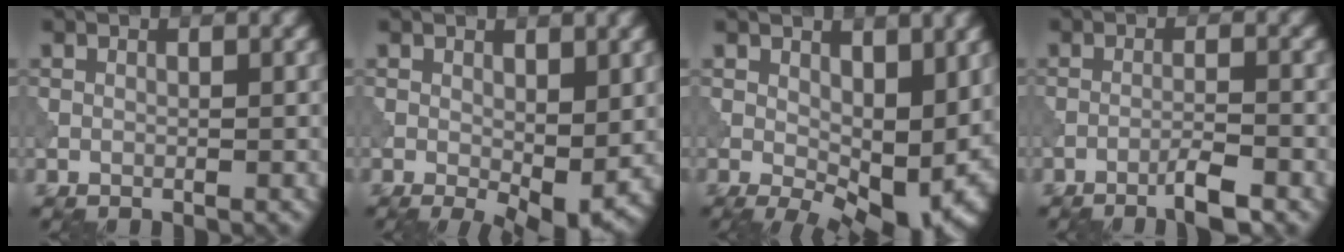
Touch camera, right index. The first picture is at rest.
{"total": 4.6, "force": [-0.4, 2.0, 4.1], "torque": [-0.060, -0.015, -0.001]}
{"total": 9.9, "force": [0.6, 5.4, 8.2], "torque": [-0.117, -0.022, 0.021]}
{"total": 2.7, "force": [-1.7, 0.1, 2.0], "torque": [-0.033, 0.007, -0.039]}